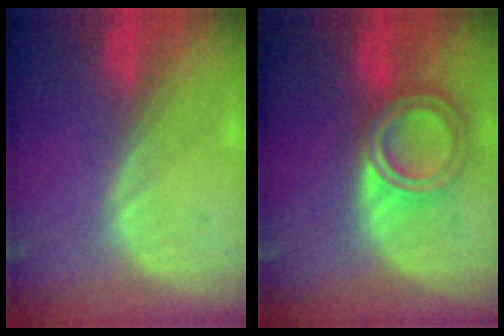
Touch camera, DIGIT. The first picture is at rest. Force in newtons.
{"total": 6.8, "press": 6.1, "slide": 3.1}